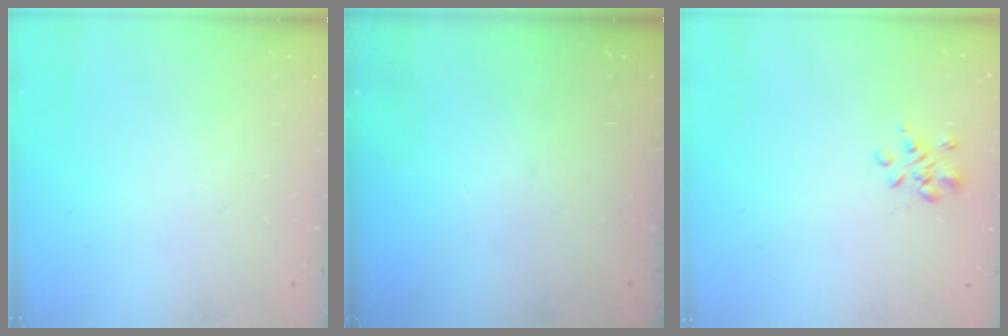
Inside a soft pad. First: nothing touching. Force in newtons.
{"total": 0.0}
{"total": 1.4, "press": 1.2, "slide": 0.8}